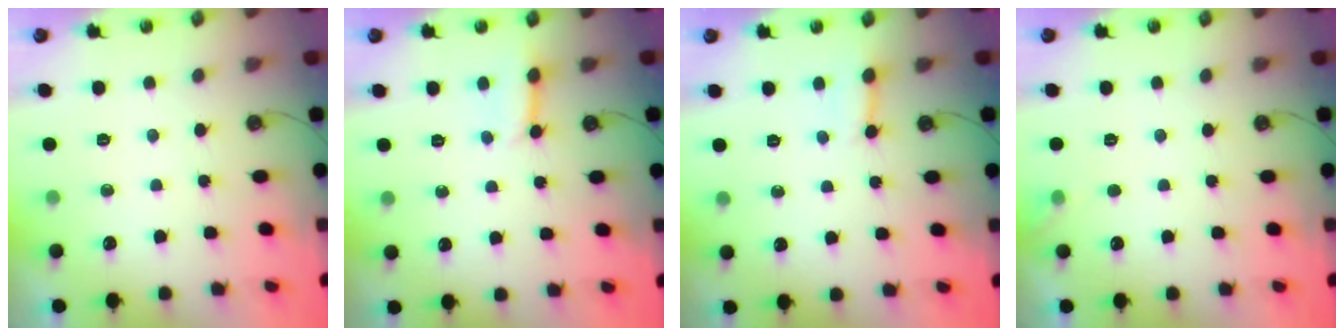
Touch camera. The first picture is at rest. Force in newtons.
{"total": 3.0, "press": 2.9, "slide": 0.4}
{"total": 3.0, "press": 2.9, "slide": 0.5}
{"total": 3.2, "press": 3.2, "slide": 0.5}